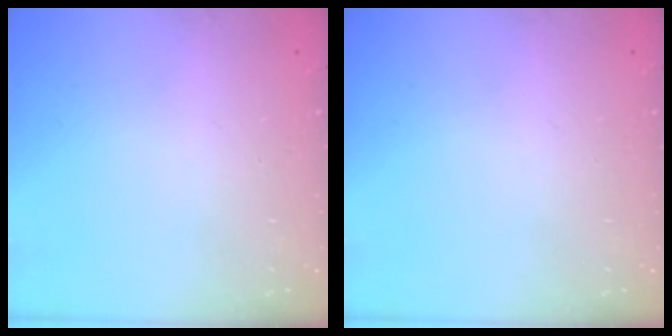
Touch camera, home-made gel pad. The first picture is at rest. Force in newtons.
{"total": 0.0}